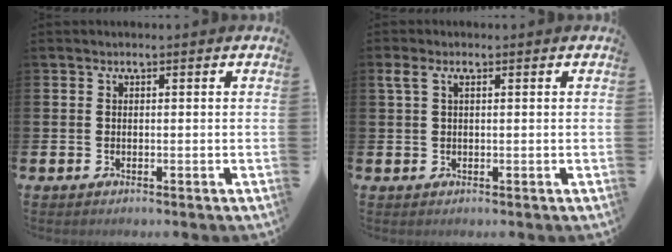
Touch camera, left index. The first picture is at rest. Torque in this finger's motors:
{"motor_torque": [0.59, -0.14, 0.23, 0.07]}